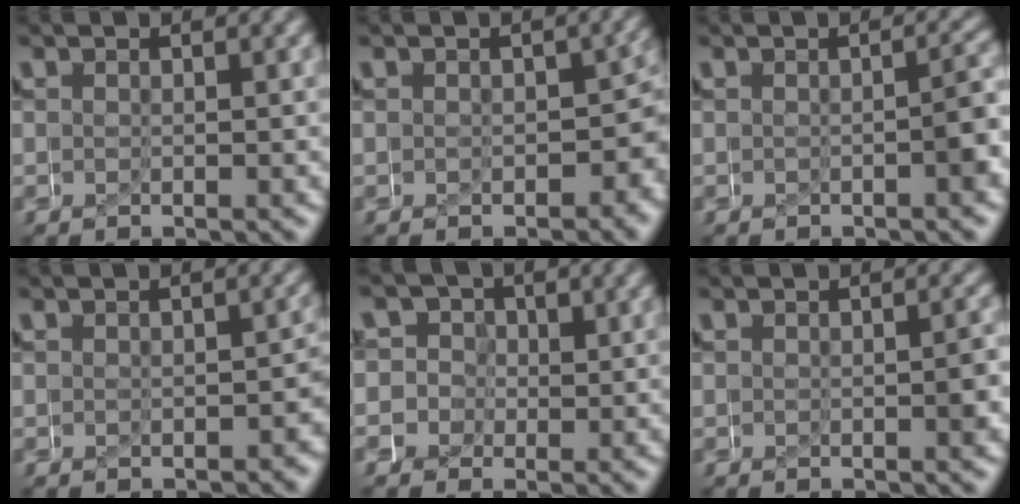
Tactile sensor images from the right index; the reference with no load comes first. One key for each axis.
{"total": 3.1, "fx": -0.7, "fy": 2.0, "fz": 2.3, "tx": -0.014, "ty": -0.007, "tz": -0.013}
{"total": 1.6, "fx": -0.7, "fy": 0.4, "fz": 1.4, "tx": -0.014, "ty": 0.006, "tz": -0.013}
{"total": 0.9, "fx": -0.6, "fy": 0.4, "fz": 0.4, "tx": -0.001, "ty": 0.001, "tz": -0.009}
{"total": 9.1, "fx": -1.6, "fy": 8.5, "fz": 2.8, "tx": -0.099, "ty": -0.037, "tz": -0.040}
{"total": 0.8, "fx": -0.3, "fy": -0.1, "fz": 0.7, "tx": -0.009, "ty": 0.001, "tz": -0.004}